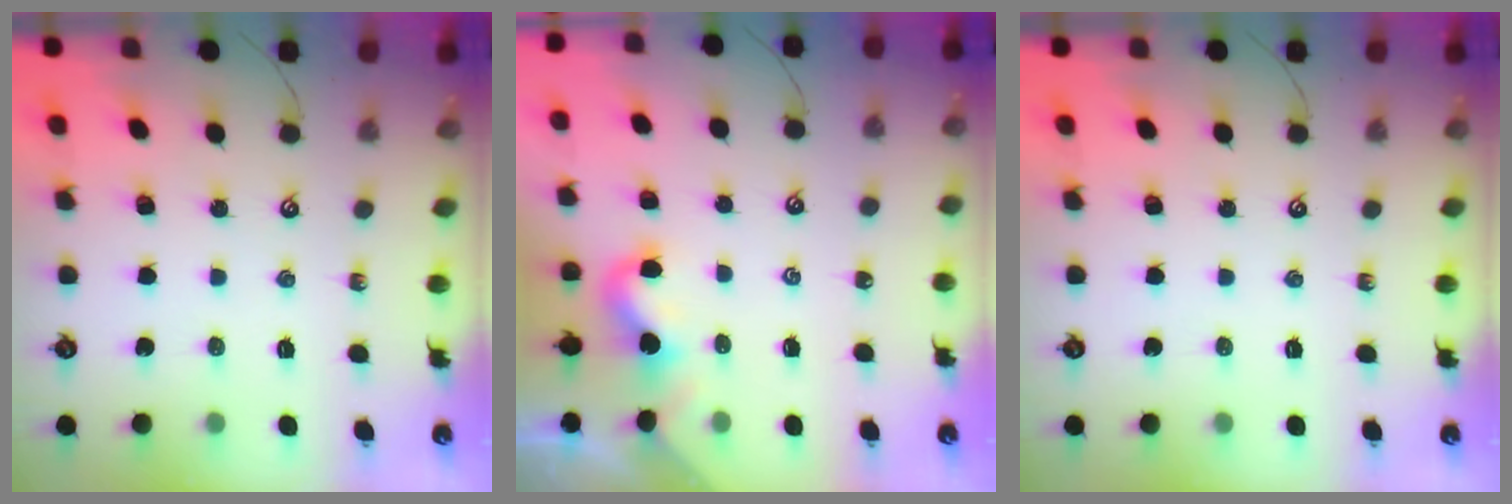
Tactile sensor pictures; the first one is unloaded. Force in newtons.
{"total": 1.8, "press": 1.8, "slide": 0.3}
{"total": 0.0}